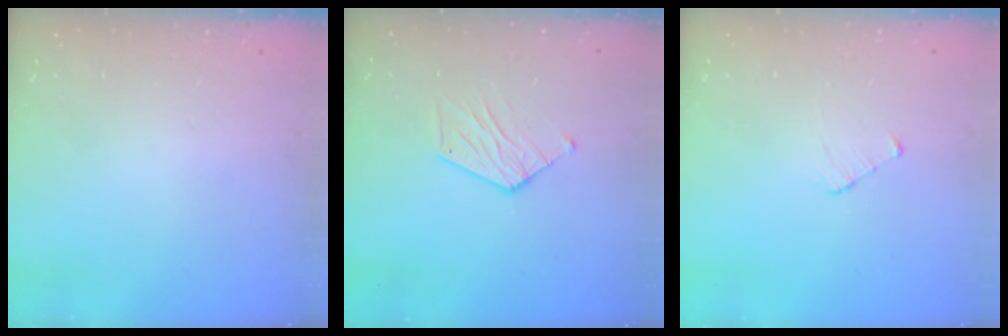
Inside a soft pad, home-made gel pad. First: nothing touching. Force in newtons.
{"total": 7.6, "press": 7.5, "slide": 0.4}
{"total": 3.8, "press": 3.8, "slide": 0.3}